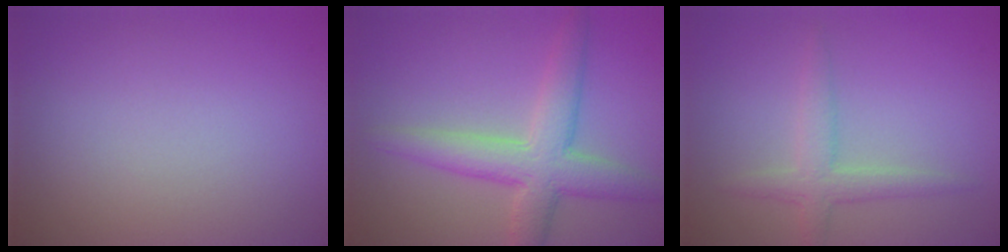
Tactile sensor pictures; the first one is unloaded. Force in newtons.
{"total": 5.3, "press": 5.3, "slide": 0.3}
{"total": 2.4, "press": 2.4, "slide": 0.1}